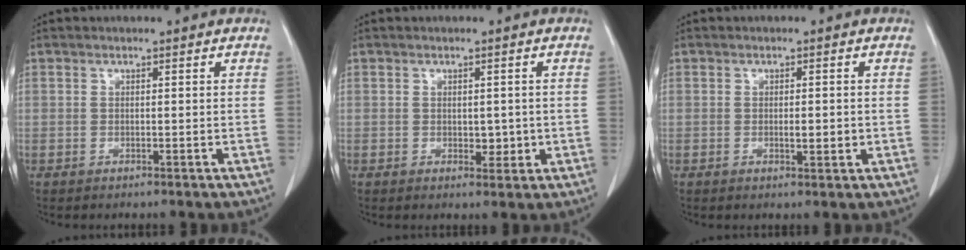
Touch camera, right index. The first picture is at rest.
{"total": 2.4, "force": [-0.2, 1.5, 1.9], "torque": [-0.021, -0.001, 0.003]}
{"total": 2.2, "force": [-0.3, 0.6, 2.1], "torque": [-0.036, -0.002, -0.002]}